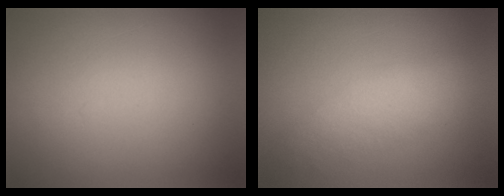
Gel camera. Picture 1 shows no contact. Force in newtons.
{"total": 2.8}